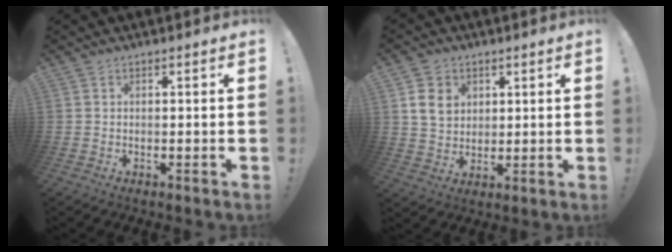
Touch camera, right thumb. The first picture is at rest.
{"total": 8.0, "force": [3.3, 6.8, 2.7], "torque": [-0.036, -0.011, 0.067]}